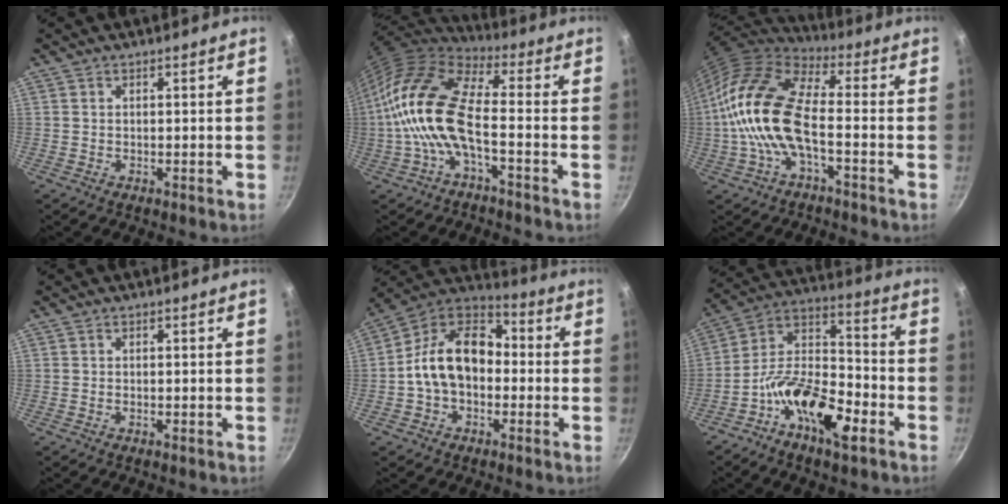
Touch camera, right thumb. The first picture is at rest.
{"total": 15.5, "force": [-2.8, 6.5, 13.8], "torque": [-0.271, 0.031, -0.067]}
{"total": 16.7, "force": [-2.7, 7.5, 14.7], "torque": [-0.285, 0.032, -0.065]}
{"total": 0.0}
{"total": 15.7, "force": [-1.4, 10.9, 11.1], "torque": [-0.158, 0.049, -0.045]}
{"total": 16.3, "force": [-8.0, 7.3, 12.1], "torque": [-0.201, 0.064, -0.163]}